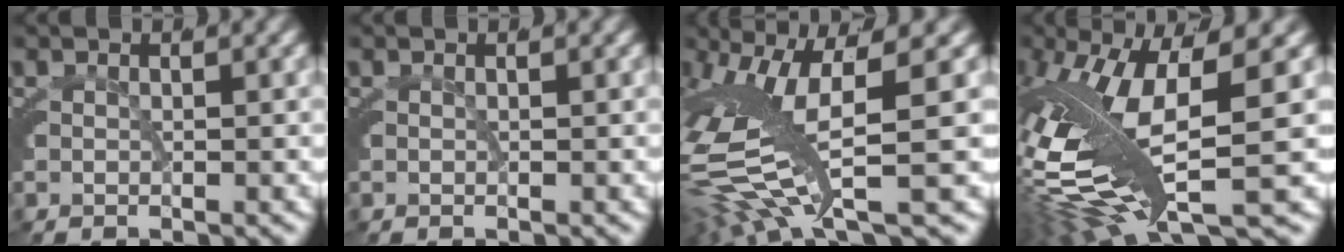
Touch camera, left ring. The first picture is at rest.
{"total": 0.0}
{"total": 9.5, "force": [-0.7, 4.1, 8.5], "torque": [-0.179, -0.009, -0.003]}
{"total": 13.3, "force": [-0.7, 5.7, 11.9], "torque": [-0.242, -0.011, 0.006]}